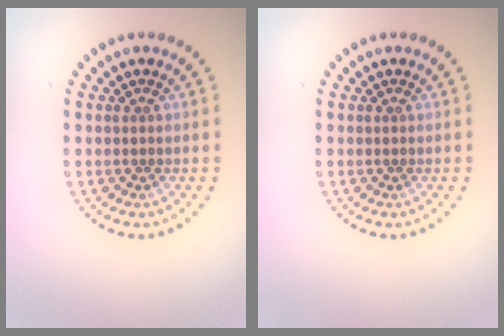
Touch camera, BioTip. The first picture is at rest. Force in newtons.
{"total": 0.0}